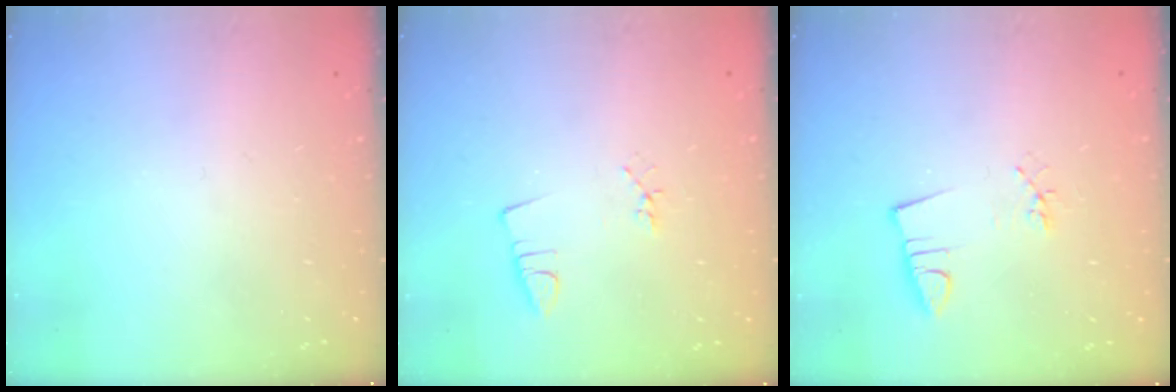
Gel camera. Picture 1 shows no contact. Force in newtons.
{"total": 2.2, "press": 1.7, "slide": 1.3}
{"total": 2.6, "press": 0.8, "slide": 2.4}